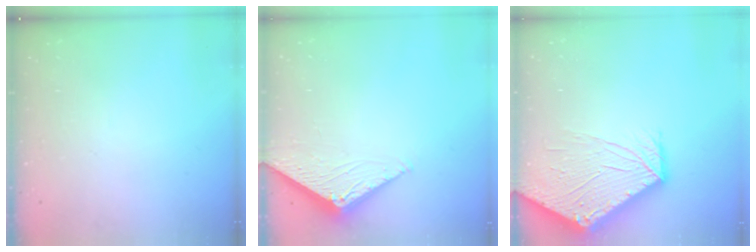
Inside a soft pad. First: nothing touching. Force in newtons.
{"total": 4.0, "press": 4.0, "slide": 0.5}
{"total": 11.1, "press": 11.0, "slide": 1.3}